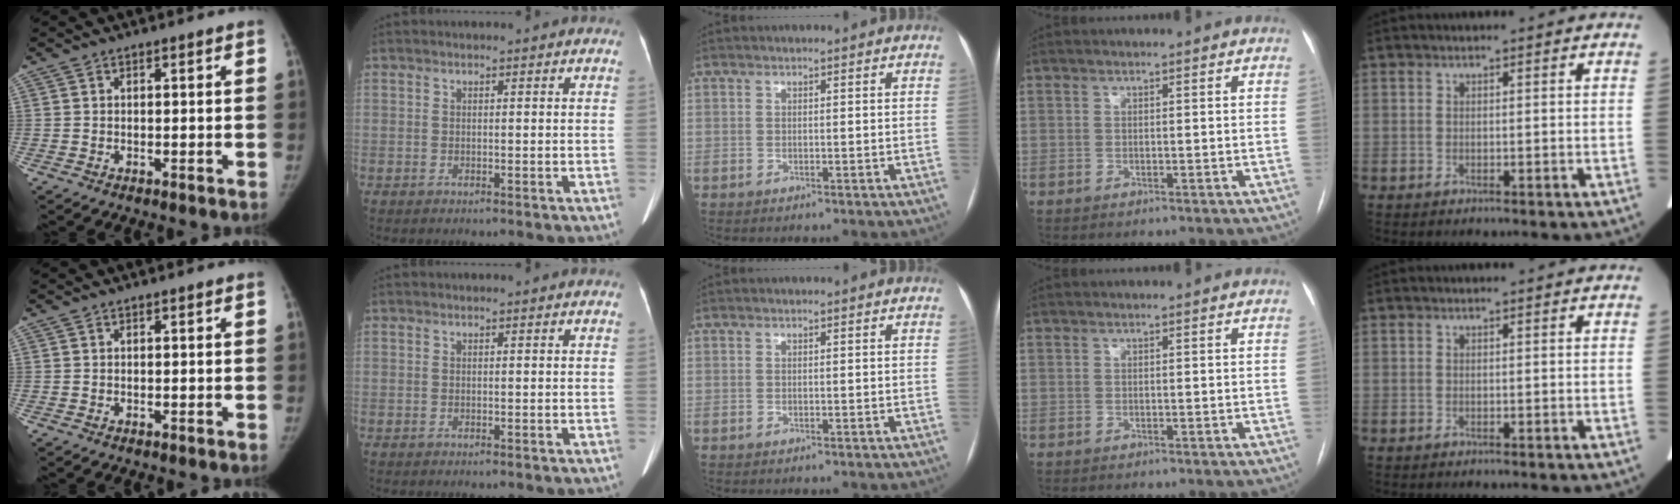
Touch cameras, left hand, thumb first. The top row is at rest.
{}